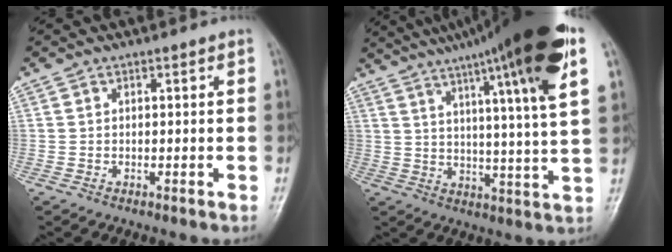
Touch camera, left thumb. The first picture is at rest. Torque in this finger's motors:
{"motor_torque": [2.53, 1.81, 1.85, -0.91, 0.38]}